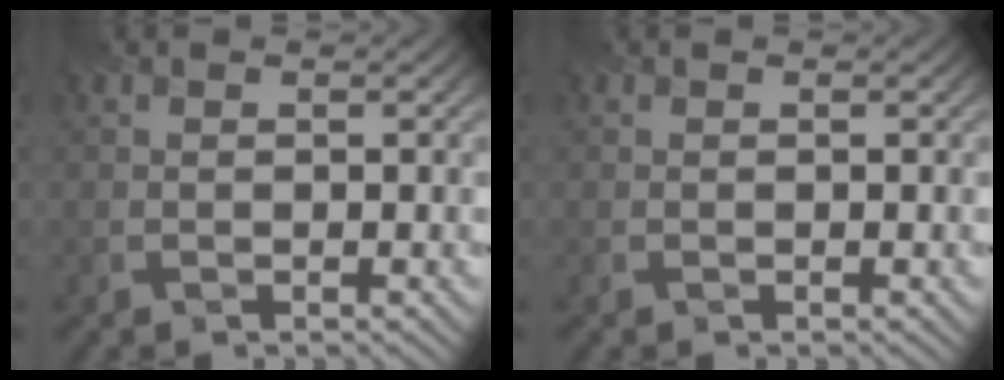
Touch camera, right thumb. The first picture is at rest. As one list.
[{"total": 0.0}]